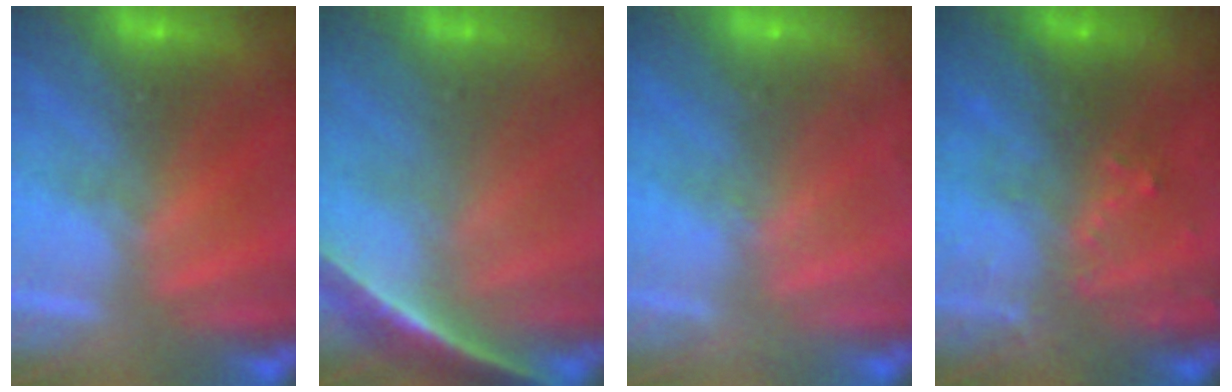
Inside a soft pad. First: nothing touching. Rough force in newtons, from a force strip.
{"total": 1.7}
{"total": 1.8}
{"total": 6.3}